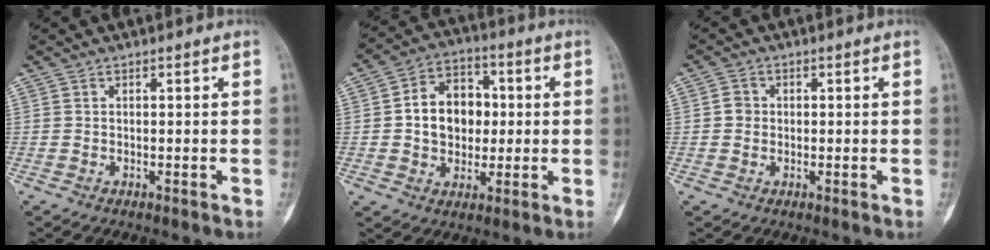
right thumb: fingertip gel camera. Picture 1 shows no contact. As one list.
[{"total": 11.9, "force": [0.6, 9.1, 7.7], "torque": [-0.084, 0.018, 0.007]}, {"total": 2.5, "force": [0.1, 2.3, 0.8], "torque": [-0.001, 0.006, -0.001]}]